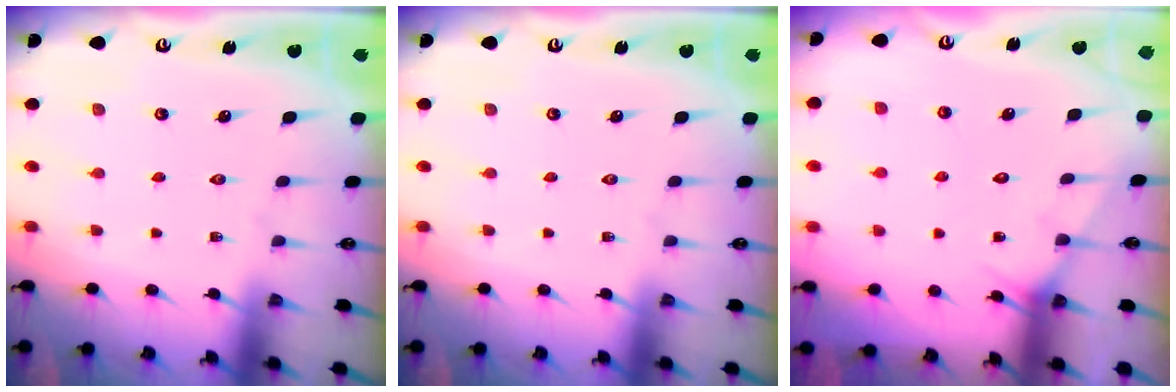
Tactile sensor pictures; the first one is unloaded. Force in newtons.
{"total": 0.0}
{"total": 6.2, "press": 6.2, "slide": 0.6}